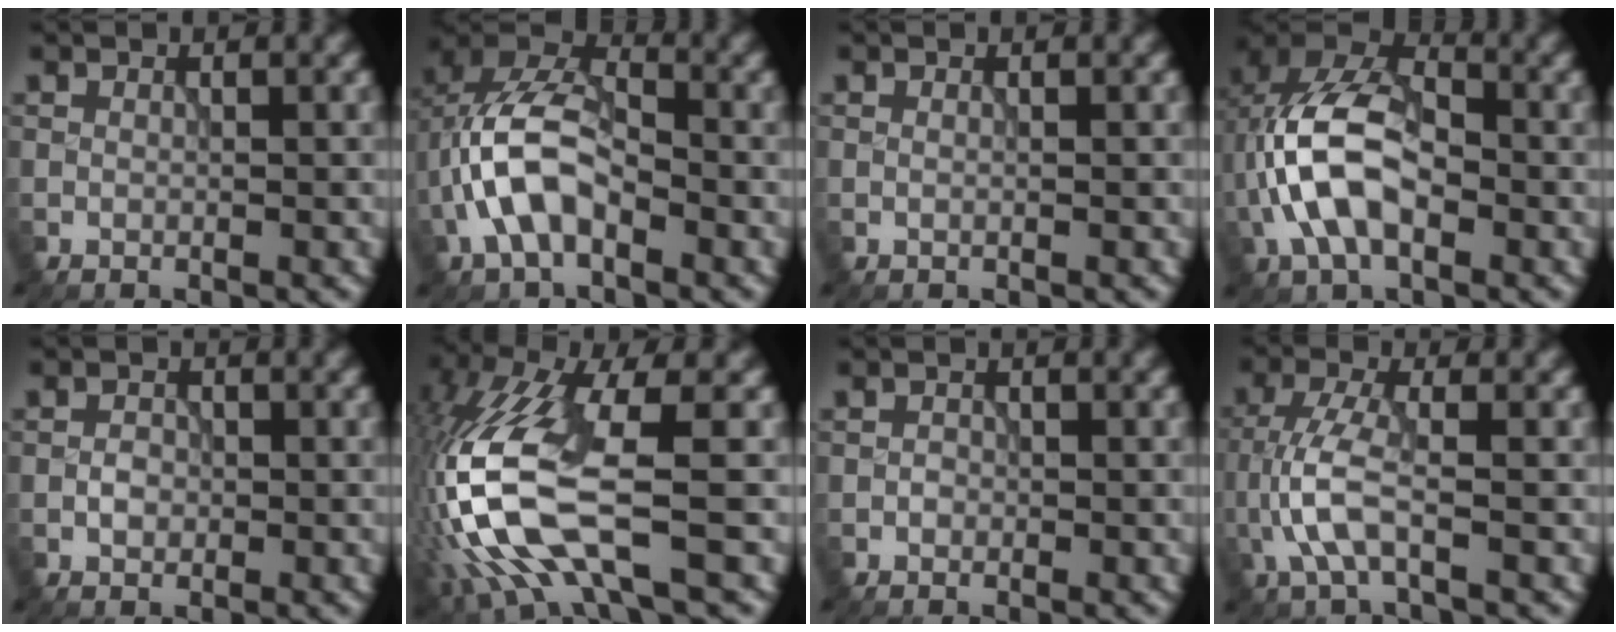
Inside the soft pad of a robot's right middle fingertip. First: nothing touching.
{"total": 7.0, "force": [-2.1, 3.8, 5.4], "torque": [-0.112, 0.018, -0.044]}
{"total": 0.0}
{"total": 9.0, "force": [-1.7, 5.0, 7.2], "torque": [-0.152, 0.020, -0.042]}
{"total": 1.4, "force": [-0.3, 1.0, 0.9], "torque": [-0.014, 0.002, -0.009]}
{"total": 11.7, "force": [-2.4, 3.8, 10.8], "torque": [-0.250, -0.001, -0.050]}
{"total": 0.7, "force": [-0.2, 0.6, 0.3], "torque": [-0.003, -0.001, -0.006]}
{"total": 4.3, "force": [-1.4, 1.4, 3.8], "torque": [-0.092, 0.005, -0.032]}